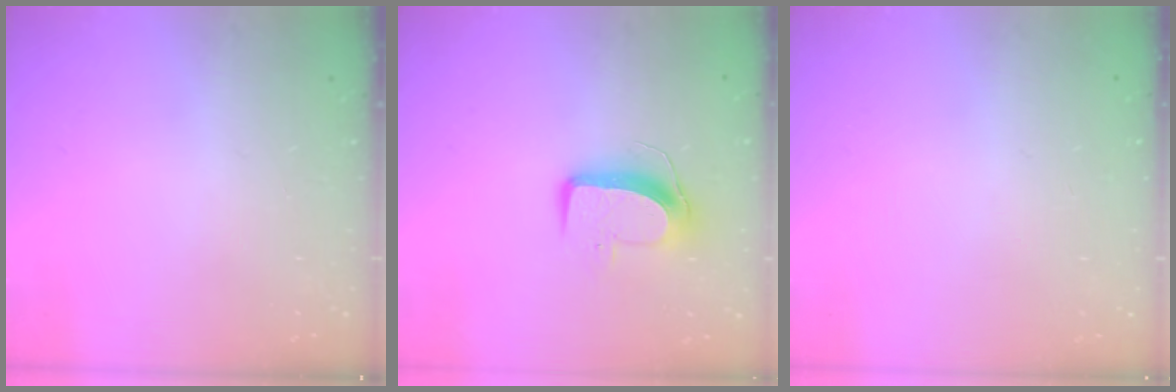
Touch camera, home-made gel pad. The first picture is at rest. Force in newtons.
{"total": 9.7, "press": 9.7, "slide": 0.3}
{"total": 0.0}